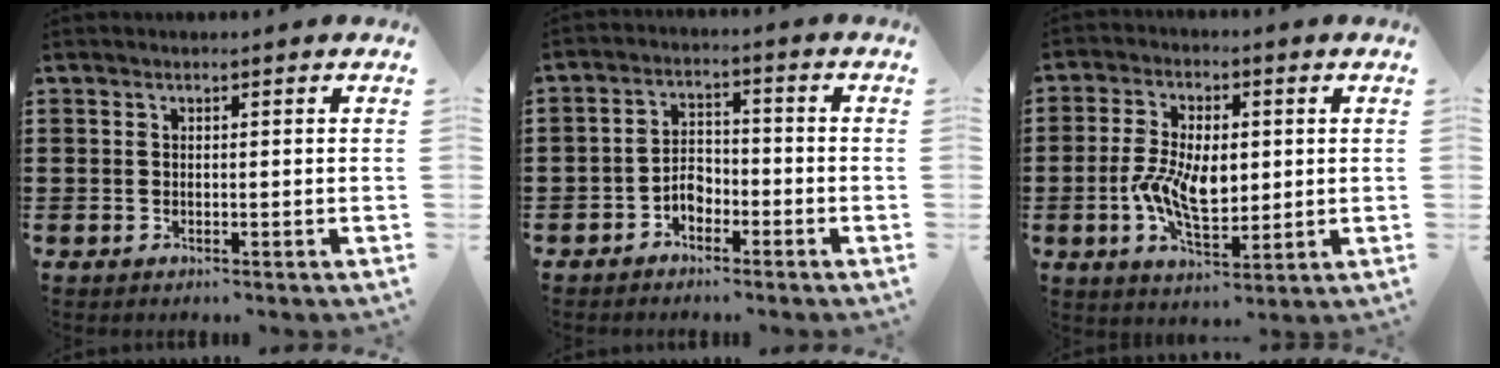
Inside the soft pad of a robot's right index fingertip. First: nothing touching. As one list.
[{"total": 3.2, "force": [-2.0, 2.0, 1.4], "torque": [-0.034, 0.005, -0.041]}, {"total": 8.7, "force": [-0.4, 4.5, 7.5], "torque": [-0.149, 0.000, -0.009]}]